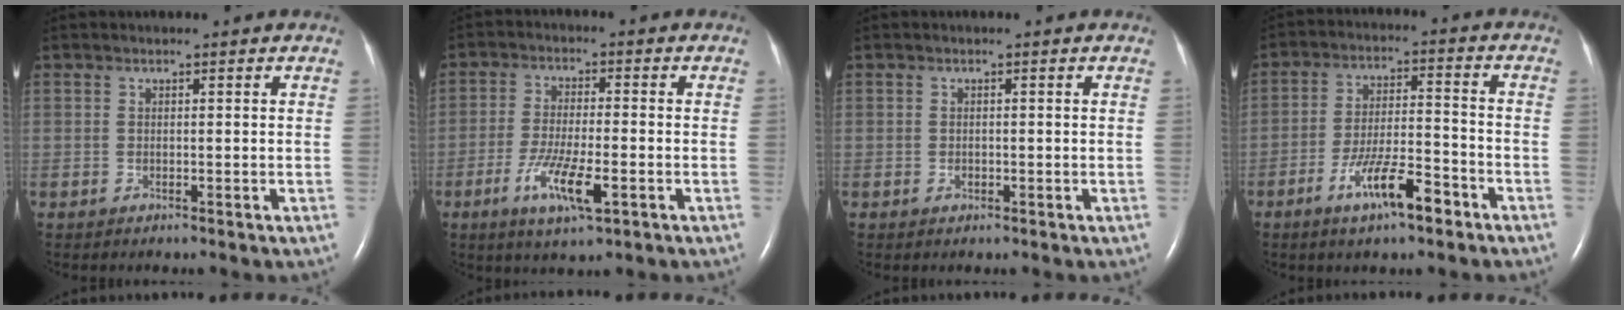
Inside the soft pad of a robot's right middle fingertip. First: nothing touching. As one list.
[{"total": 8.0, "force": [-3.3, 1.4, 7.2], "torque": [-0.143, -0.015, -0.056]}, {"total": 0.7, "force": [-0.2, 0.5, 0.4], "torque": [-0.008, 0.001, -0.002]}, {"total": 9.1, "force": [-5.4, 1.8, 7.1], "torque": [-0.124, -0.003, -0.093]}]